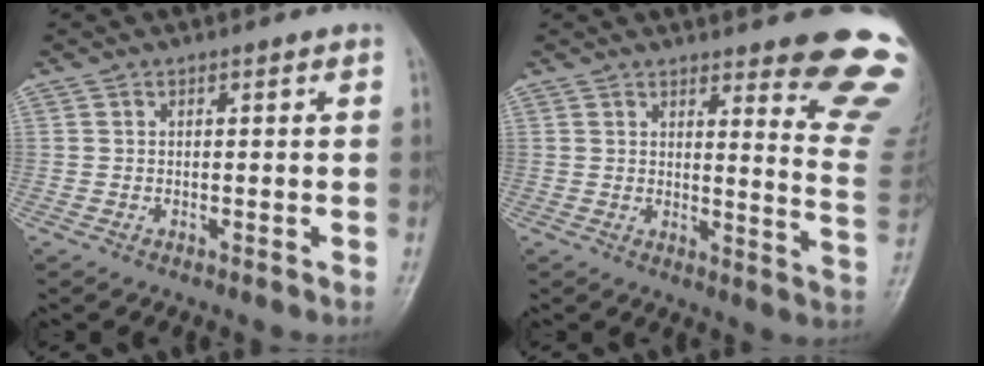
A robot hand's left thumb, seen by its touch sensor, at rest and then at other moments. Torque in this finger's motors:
{"motor_torque": [3.12, 1.74, 1.51, -1.26, 0.07]}